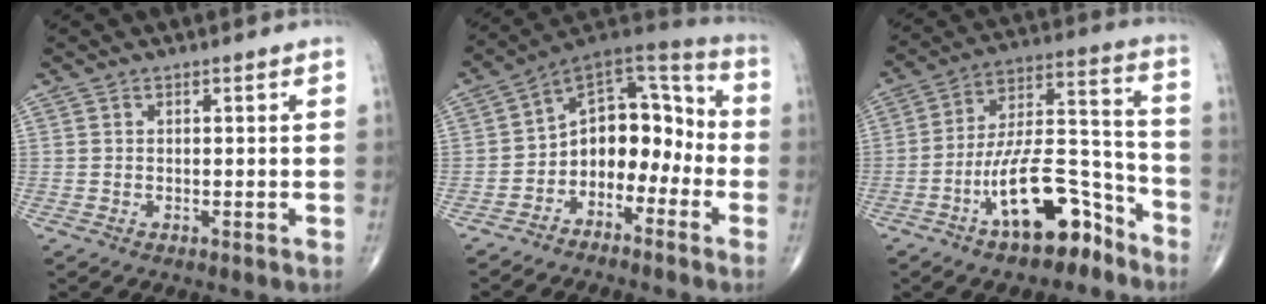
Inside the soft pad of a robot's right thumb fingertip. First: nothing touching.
{"total": 12.9, "force": [-3.9, 9.0, 8.4], "torque": [-0.078, 0.090, -0.079]}
{"total": 16.7, "force": [-9.6, 6.9, 11.8], "torque": [-0.180, 0.091, -0.164]}